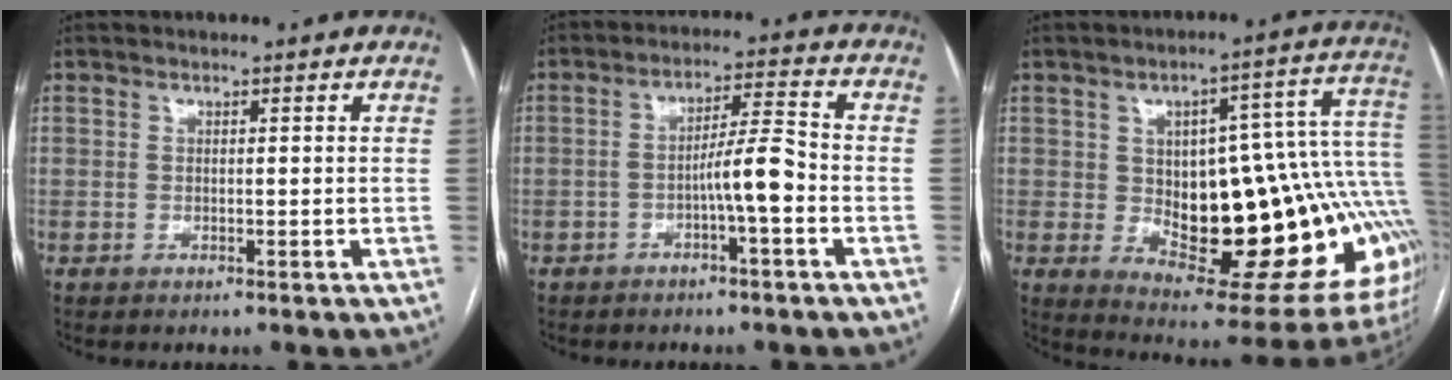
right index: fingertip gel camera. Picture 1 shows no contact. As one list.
[{"total": 6.2, "force": [-2.1, 0.2, 5.8], "torque": [-0.101, 0.014, -0.034]}, {"total": 28.7, "force": [-2.1, 9.9, 26.8], "torque": [-0.277, 0.034, -0.004]}]